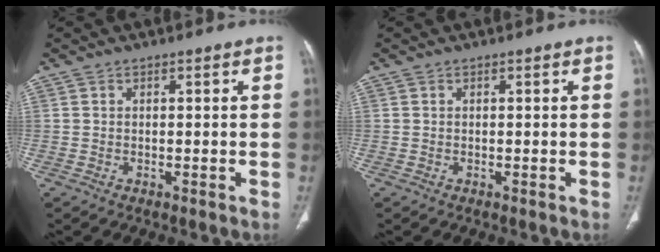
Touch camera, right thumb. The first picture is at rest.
{"total": 0.0}